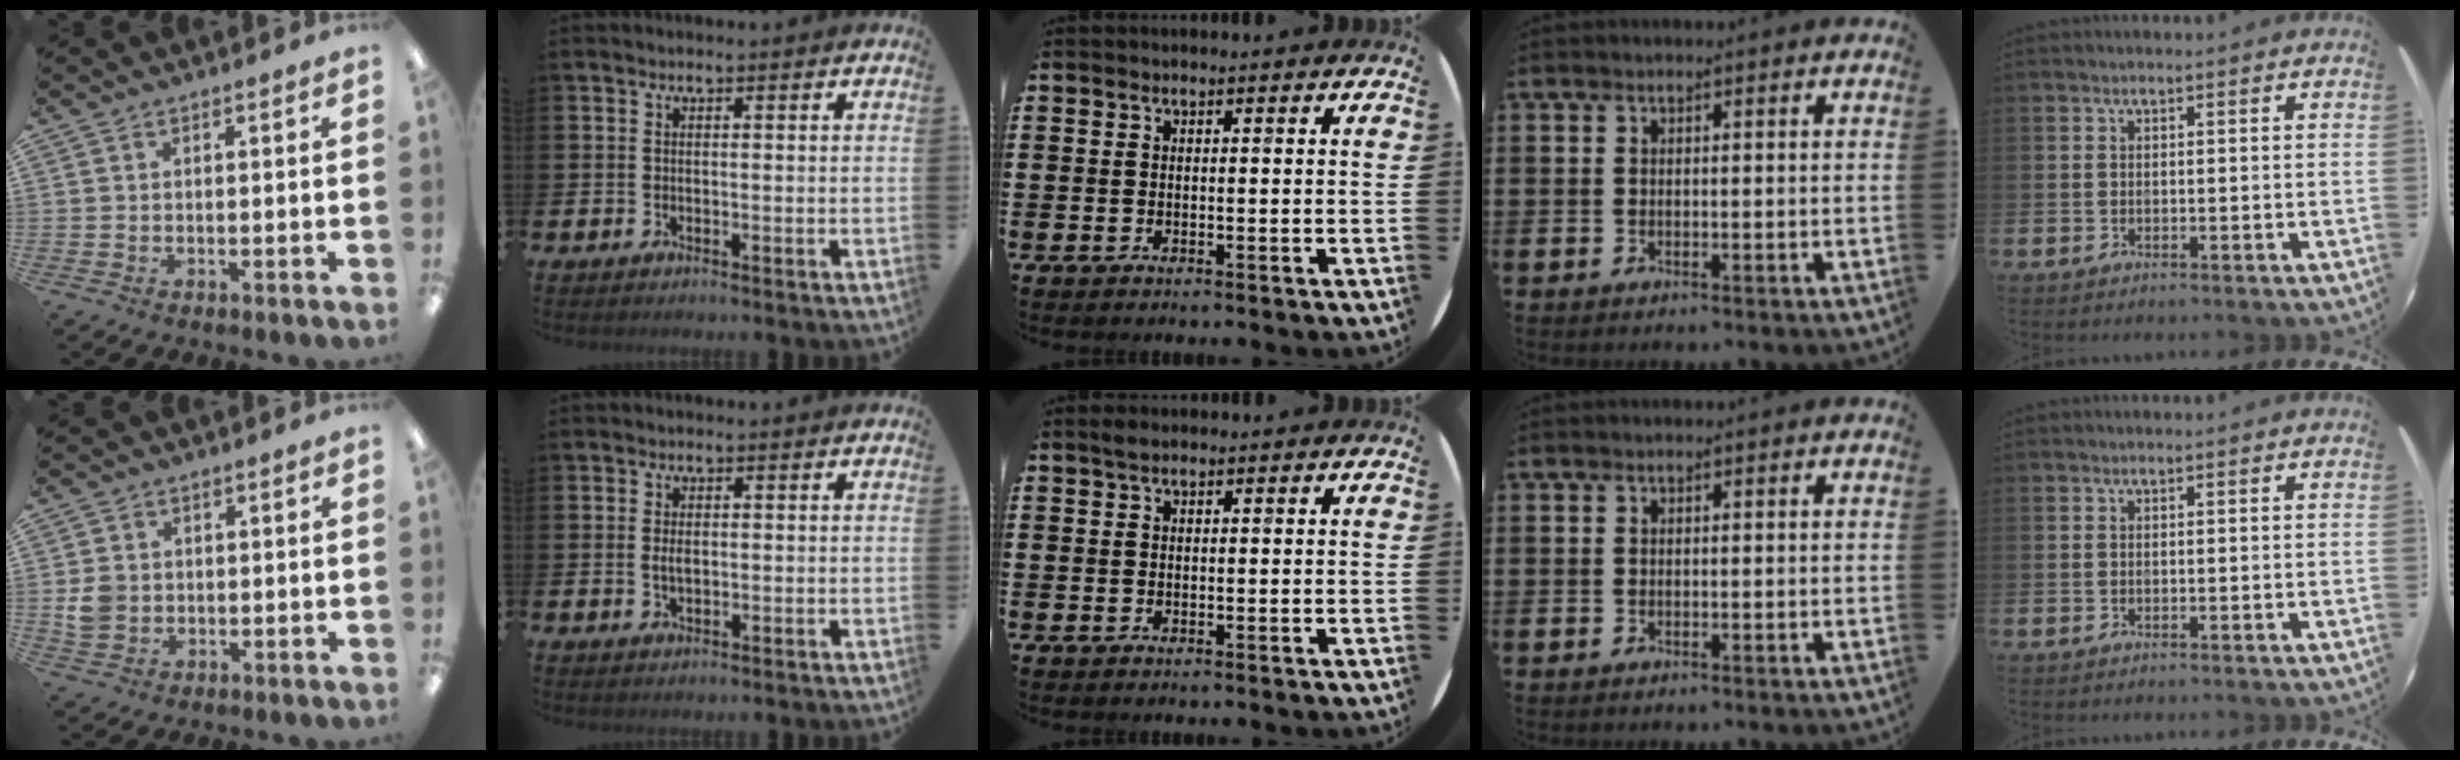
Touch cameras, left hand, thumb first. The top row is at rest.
{"thumb": {"total": 4.7, "force": [0.2, 4.3, 1.9], "torque": [-0.021, 0.005, 0.004]}, "index": {"total": 1.7, "force": [0.0, 0.9, 1.5], "torque": [-0.020, 0.001, -0.003]}, "middle": {"total": 1.0, "force": [0.7, 0.5, 0.4], "torque": [-0.009, 0.006, 0.012]}}